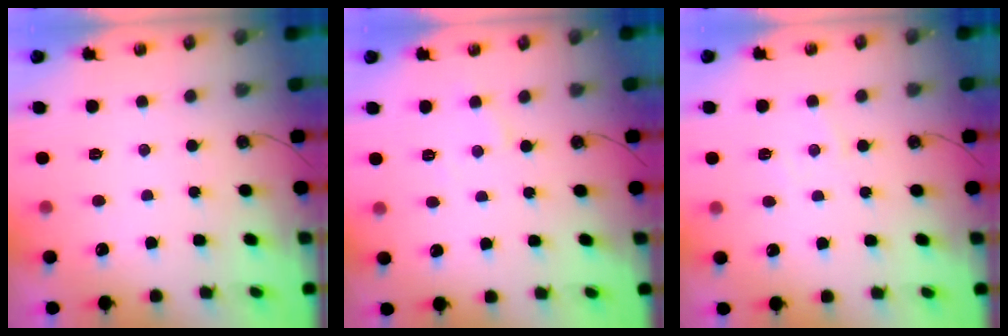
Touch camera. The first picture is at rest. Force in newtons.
{"total": 4.6, "press": 4.5, "slide": 0.6}
{"total": 5.5, "press": 5.4, "slide": 0.8}